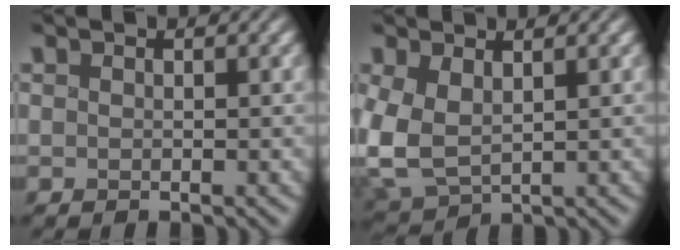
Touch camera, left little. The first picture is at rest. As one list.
[{"total": 5.8, "force": [0.5, 3.8, 4.3], "torque": [-0.115, -0.011, 0.012]}]